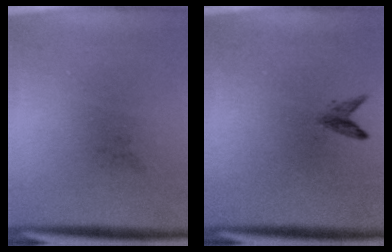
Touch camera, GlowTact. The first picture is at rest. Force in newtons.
{"total": 1.3}